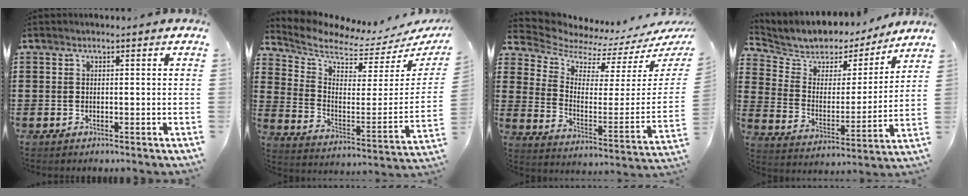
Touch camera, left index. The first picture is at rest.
{"total": 4.5, "force": [4.2, 0.8, 1.3], "torque": [-0.054, -0.056, 0.067]}
{"total": 4.6, "force": [4.0, 1.5, 1.5], "torque": [-0.058, -0.045, 0.066]}
{"total": 5.4, "force": [4.7, 2.6, 0.4], "torque": [-0.046, -0.037, 0.077]}